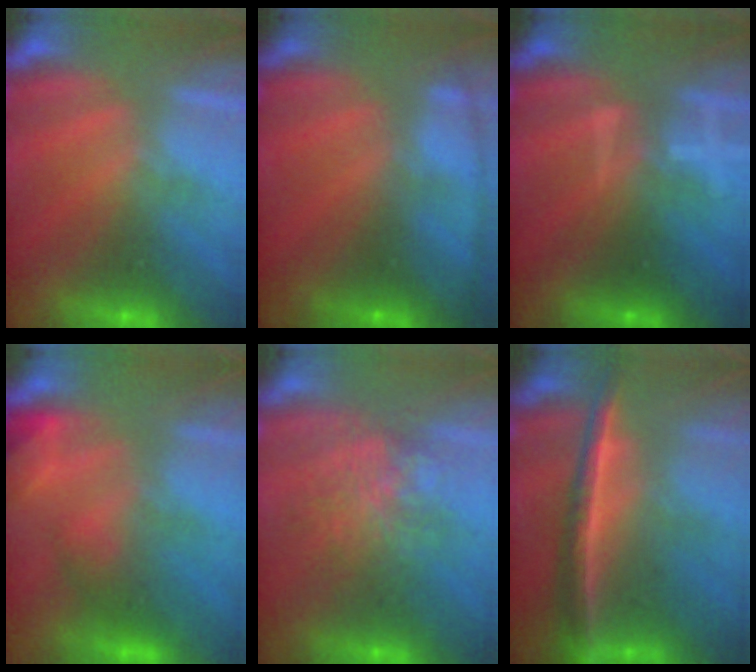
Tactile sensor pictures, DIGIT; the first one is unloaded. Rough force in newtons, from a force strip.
{"total": 10.5}
{"total": 3.1}
{"total": 4.7}
{"total": 6.9}
{"total": 9.2}